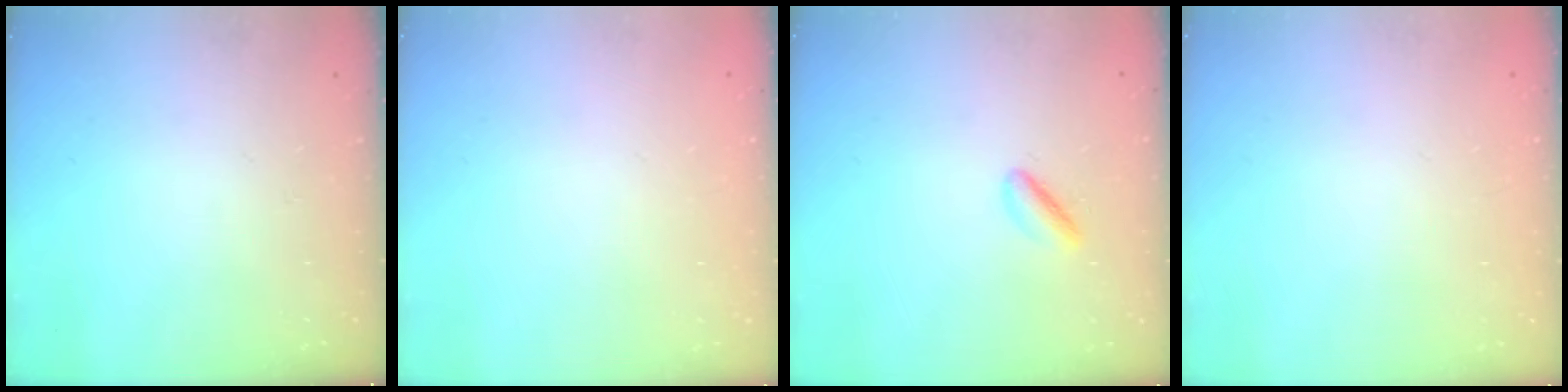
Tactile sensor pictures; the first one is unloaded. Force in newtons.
{"total": 2.0, "press": 2.0, "slide": 0.1}
{"total": 2.9, "press": 2.7, "slide": 0.9}
{"total": 2.0, "press": 2.0, "slide": 0.1}